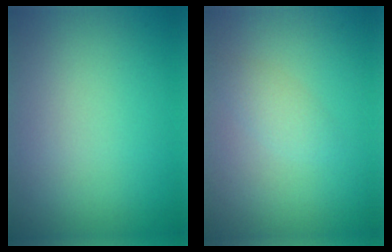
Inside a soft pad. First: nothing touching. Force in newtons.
{"total": 1.4, "press": 1.4, "slide": 0.1}